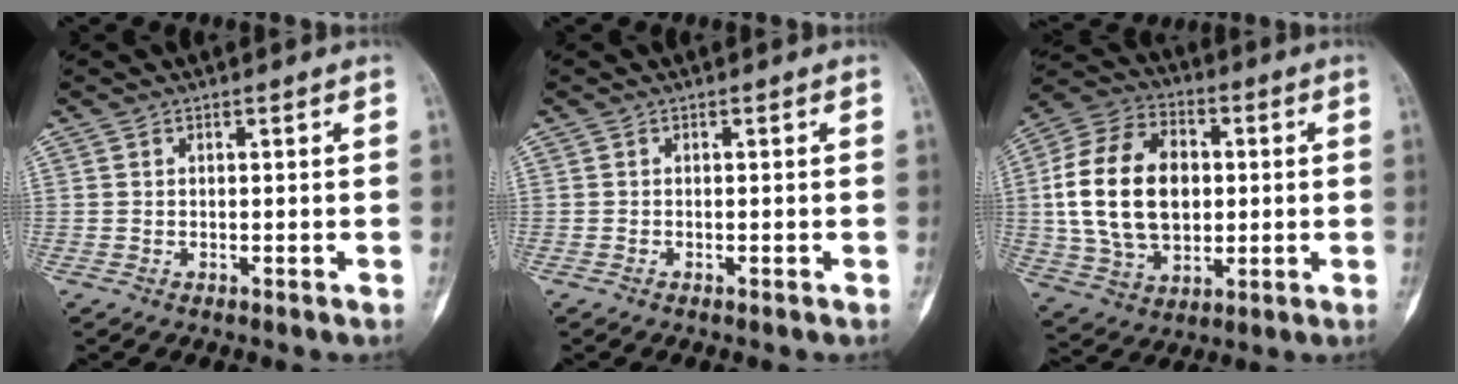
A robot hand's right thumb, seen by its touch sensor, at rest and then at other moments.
{"total": 0.0}
{"total": 20.8, "force": [1.4, 14.2, 15.1], "torque": [-0.269, 0.008, 0.031]}